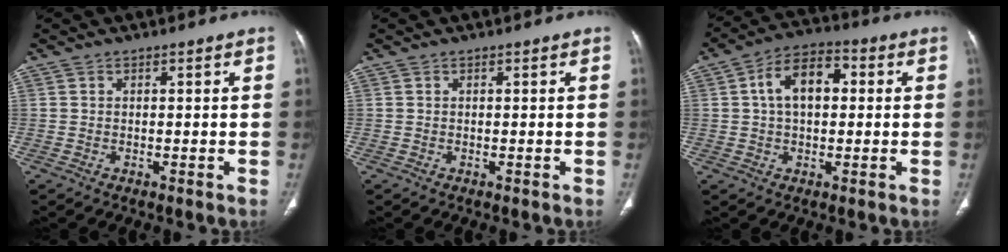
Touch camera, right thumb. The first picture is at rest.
{"total": 0.0}
{"total": 9.6, "force": [1.5, 5.9, 7.5], "torque": [-0.118, 0.025, 0.018]}